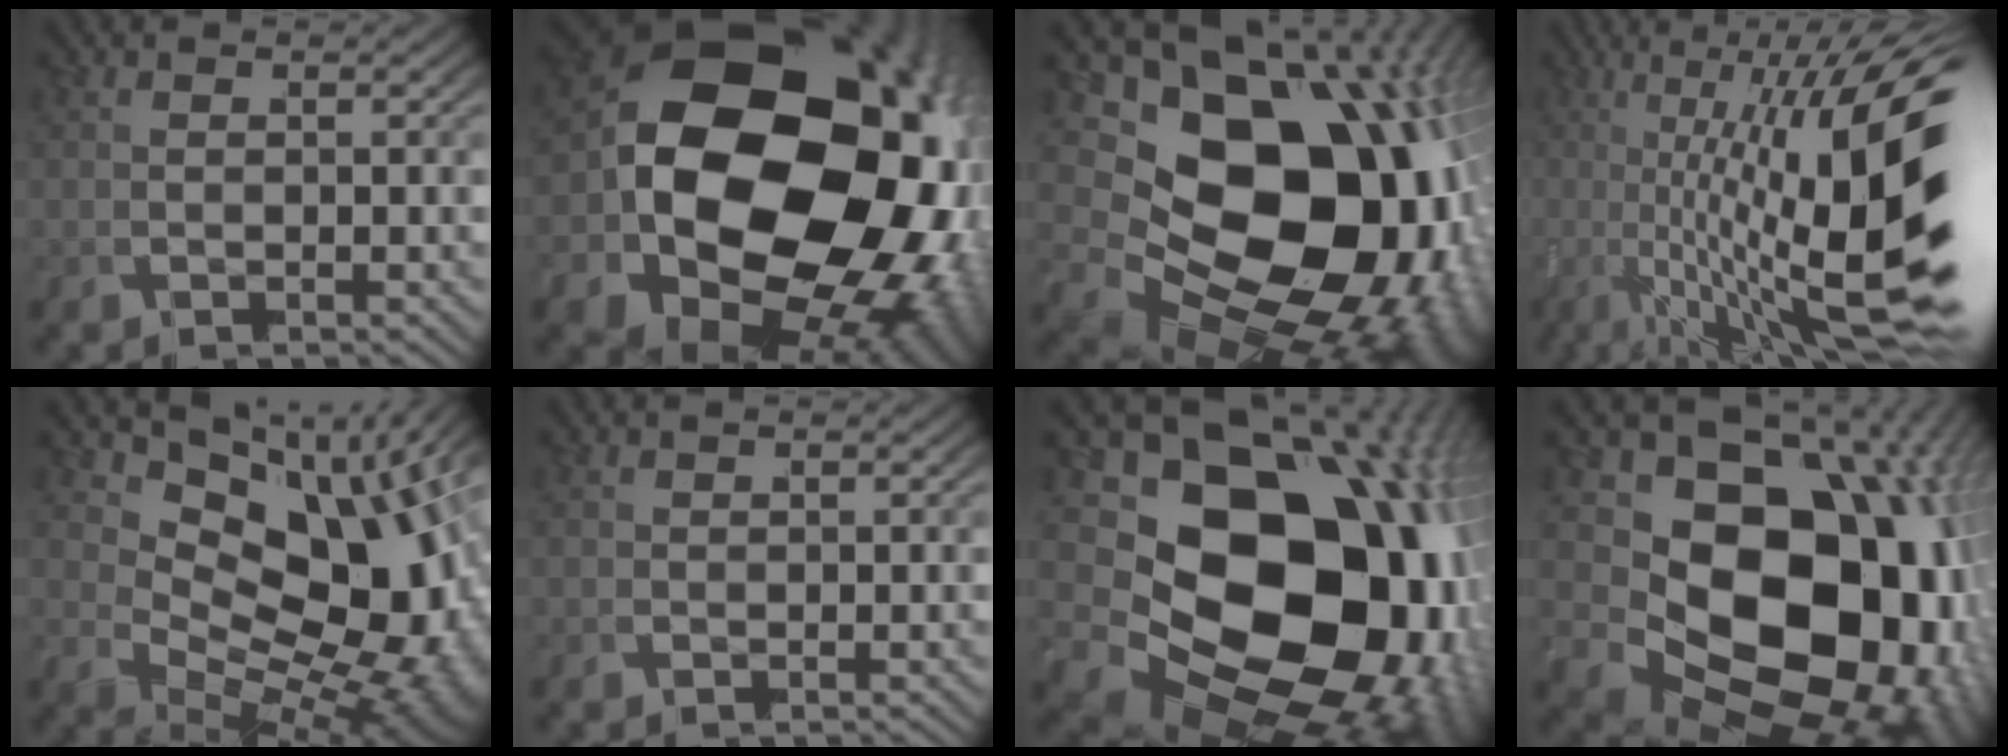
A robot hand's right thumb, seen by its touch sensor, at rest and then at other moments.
{"total": 34.8, "force": [-0.8, 24.4, 24.9], "torque": [-0.402, -0.102, 0.022]}
{"total": 24.8, "force": [-1.5, 17.5, 17.5], "torque": [-0.306, -0.083, 0.010]}
{"total": 16.8, "force": [-0.5, 9.3, 13.9], "torque": [-0.238, -0.072, 0.029]}
{"total": 15.2, "force": [1.4, 9.9, 11.5], "torque": [-0.168, -0.046, 0.045]}
{"total": 0.0}
{"total": 27.8, "force": [-2.2, 19.9, 19.3], "torque": [-0.345, -0.101, 0.005]}
{"total": 24.6, "force": [-1.5, 17.3, 17.4], "torque": [-0.295, -0.100, 0.020]}